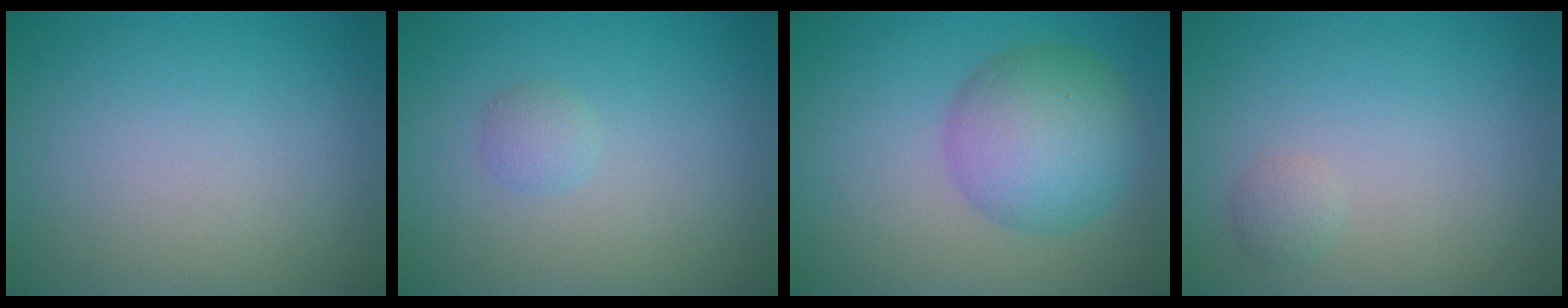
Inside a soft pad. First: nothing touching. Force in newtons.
{"total": 1.0, "press": 1.0, "slide": 0.1}
{"total": 6.6, "press": 6.6, "slide": 0.1}
{"total": 1.0, "press": 1.0, "slide": 0.1}